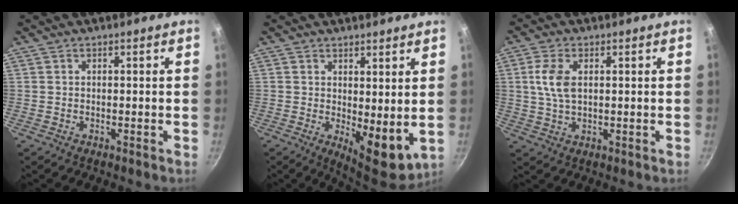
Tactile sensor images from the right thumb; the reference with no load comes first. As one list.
[{"total": 8.2, "force": [0.9, 3.7, 7.2], "torque": [-0.084, -0.019, 0.024]}, {"total": 6.0, "force": [1.2, 3.3, 4.8], "torque": [-0.097, 0.001, 0.023]}]